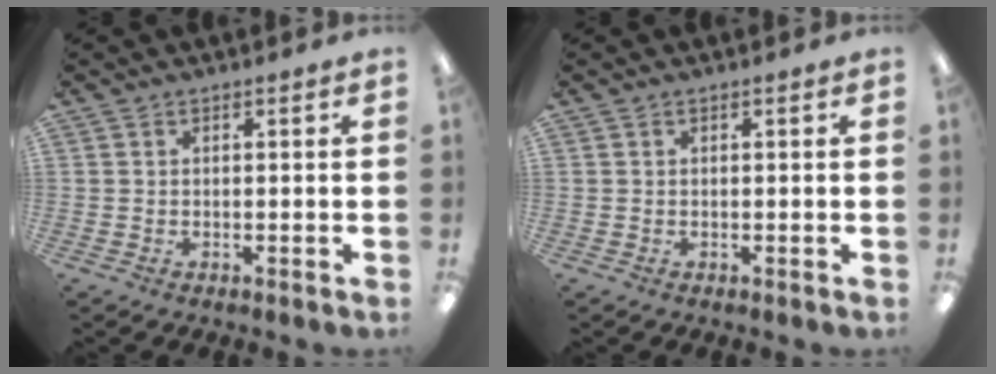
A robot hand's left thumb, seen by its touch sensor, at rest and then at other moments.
{"total": 0.0}